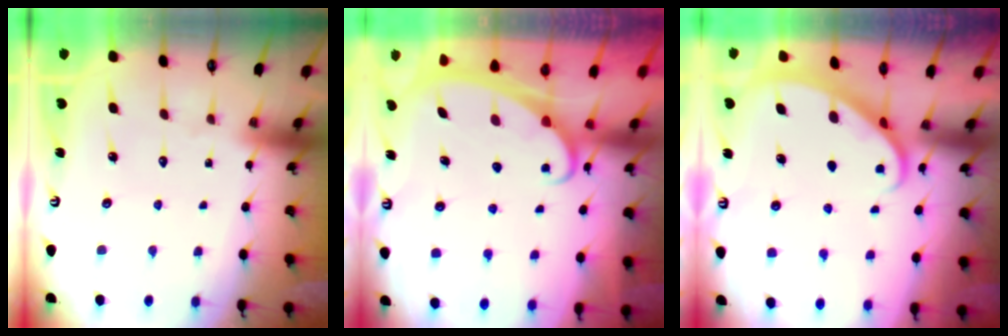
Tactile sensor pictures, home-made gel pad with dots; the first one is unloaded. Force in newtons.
{"total": 2.3, "press": 2.3, "slide": 0.3}
{"total": 2.2, "press": 2.2, "slide": 0.1}